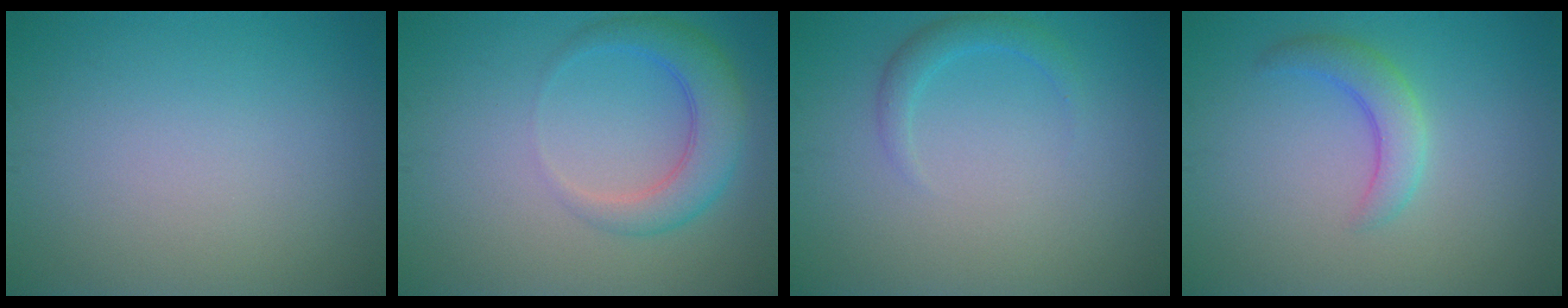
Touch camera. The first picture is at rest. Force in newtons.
{"total": 4.1, "press": 4.1, "slide": 0.2}
{"total": 1.7, "press": 1.7, "slide": 0.2}
{"total": 2.9, "press": 2.9, "slide": 0.2}